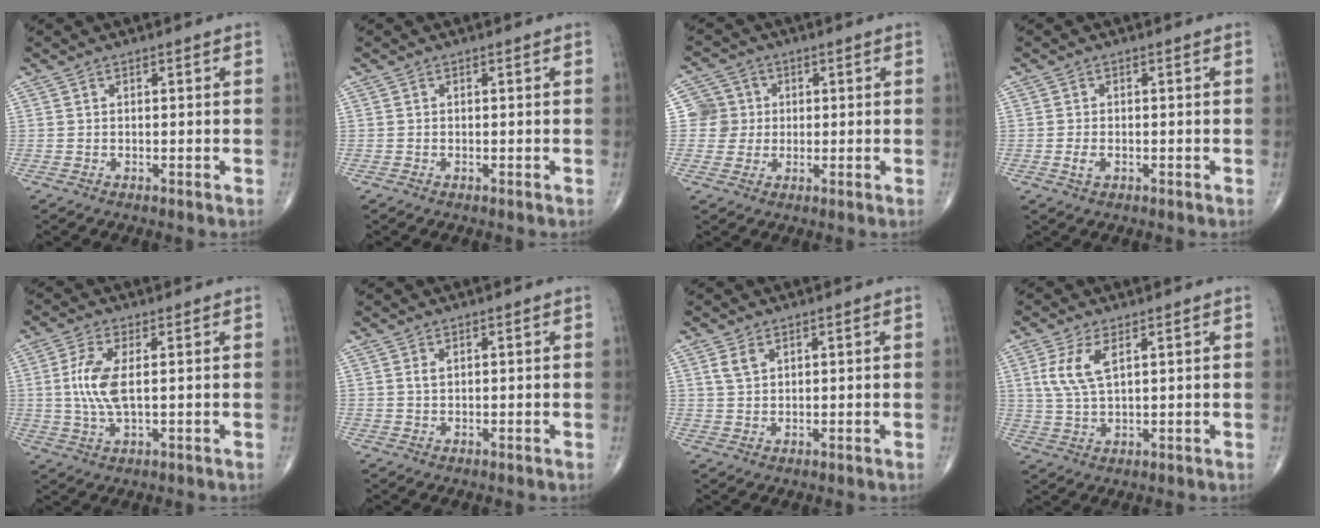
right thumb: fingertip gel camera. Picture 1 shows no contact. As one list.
[{"total": 0.0}, {"total": 5.5, "force": [0.6, 5.4, 0.2], "torque": [0.031, 0.008, 0.003]}, {"total": 1.9, "force": [-0.5, 1.1, 1.4], "torque": [-0.031, 0.000, -0.009]}, {"total": 7.3, "force": [0.7, 2.6, 6.8], "torque": [-0.163, -0.004, 0.015]}, {"total": 0.9, "force": [0.4, 0.4, 0.7], "torque": [-0.015, 0.003, 0.011]}, {"total": 2.5, "force": [1.4, 1.5, 1.5], "torque": [-0.029, -0.001, 0.034]}, {"total": 6.5, "force": [2.4, 2.6, 5.5], "torque": [-0.126, -0.003, 0.055]}]